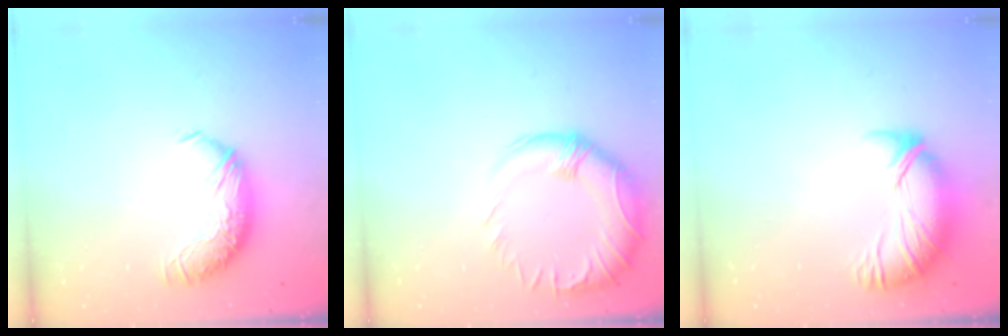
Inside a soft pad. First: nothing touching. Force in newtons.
{"total": 5.8, "press": 4.1, "slide": 4.1}
{"total": 3.5, "press": 2.6, "slide": 2.3}